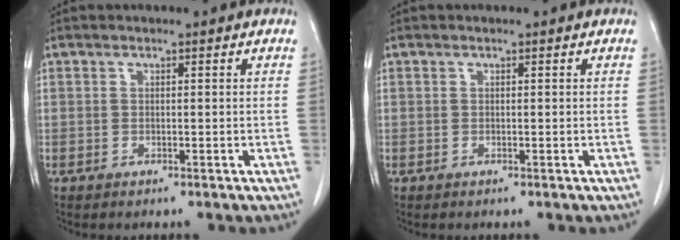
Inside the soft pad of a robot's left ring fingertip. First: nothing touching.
{"total": 0.0}